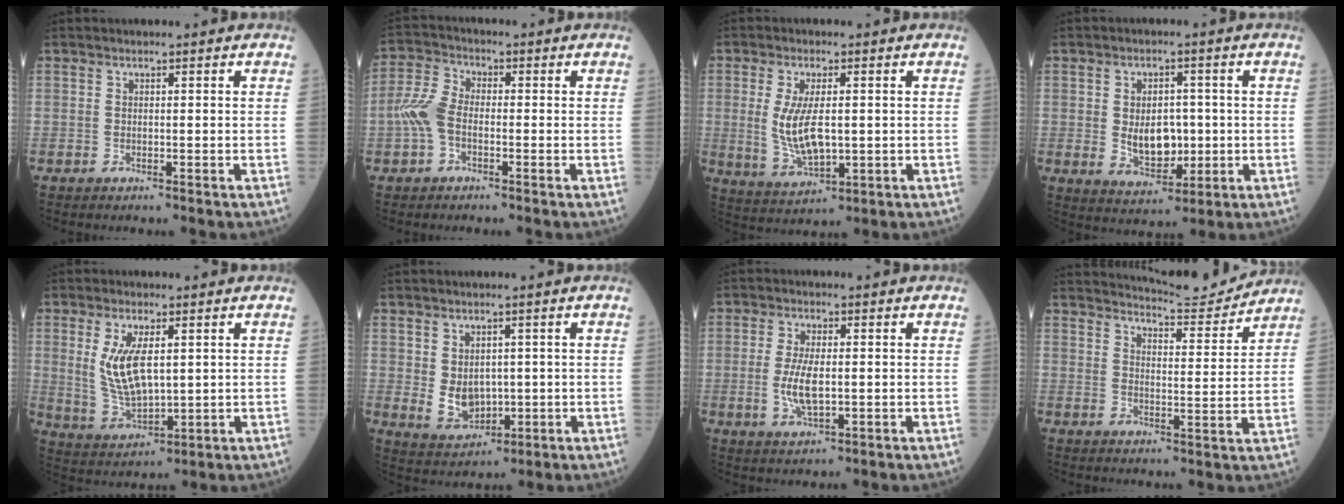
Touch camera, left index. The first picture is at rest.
{"total": 5.4, "force": [-1.5, 3.1, 4.2], "torque": [-0.107, 0.012, -0.037]}
{"total": 7.8, "force": [0.2, 2.8, 7.3], "torque": [-0.159, -0.008, 0.011]}
{"total": 6.9, "force": [-0.3, 4.2, 5.4], "torque": [-0.093, 0.000, 0.006]}
{"total": 8.5, "force": [1.9, 3.2, 7.6], "torque": [-0.165, -0.005, 0.047]}
{"total": 5.4, "force": [0.0, 4.1, 3.5], "torque": [-0.071, 0.000, 0.020]}
{"total": 5.5, "force": [-0.5, 1.8, 5.2], "torque": [-0.114, -0.006, -0.006]}
{"total": 9.1, "force": [9.0, -0.5, 0.5], "torque": [-0.019, -0.012, 0.127]}